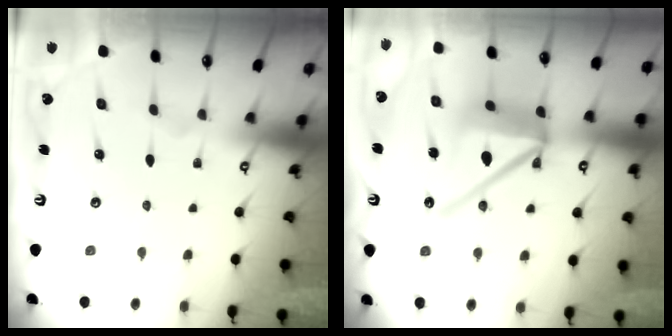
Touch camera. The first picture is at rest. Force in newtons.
{"total": 15.7, "press": 15.6, "slide": 1.7}